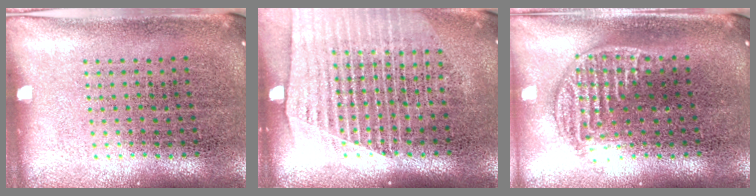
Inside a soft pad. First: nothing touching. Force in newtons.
{"total": 1.7, "press": 1.6, "slide": 0.6}
{"total": 1.3, "press": 1.1, "slide": 0.7}